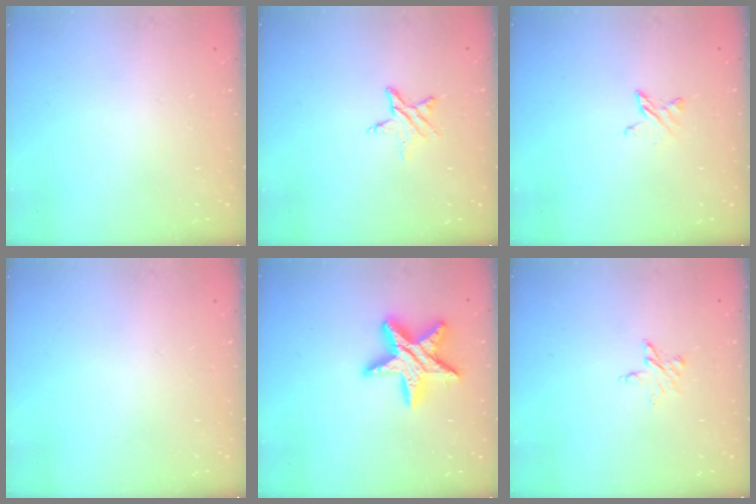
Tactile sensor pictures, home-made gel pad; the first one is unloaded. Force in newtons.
{"total": 5.6, "press": 5.5, "slide": 0.6}
{"total": 3.8, "press": 3.8, "slide": 0.3}
{"total": 0.0}
{"total": 16.2, "press": 16.1, "slide": 1.1}
{"total": 4.5, "press": 4.5, "slide": 0.4}